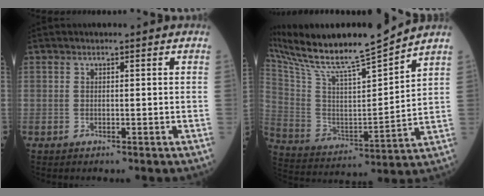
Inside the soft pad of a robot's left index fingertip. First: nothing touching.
{"total": 19.4, "force": [17.6, -0.1, 8.2], "torque": [-0.170, -0.023, 0.313]}